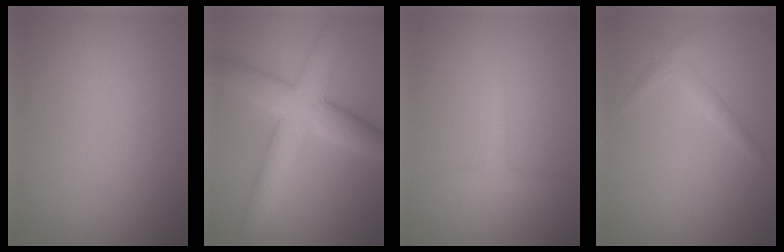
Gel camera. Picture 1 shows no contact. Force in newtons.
{"total": 7.6, "press": 7.6, "slide": 0.1}
{"total": 1.4, "press": 1.4, "slide": 0.1}
{"total": 1.3, "press": 1.3, "slide": 0.0}